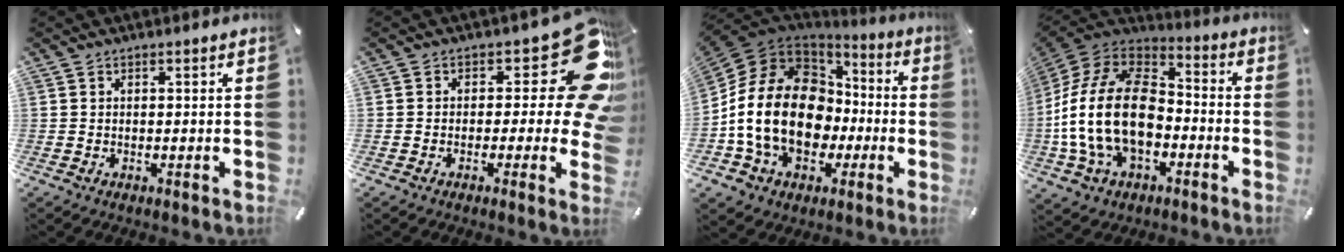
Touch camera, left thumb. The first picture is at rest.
{"total": 19.0, "force": [6.8, 8.6, 15.5], "torque": [-0.190, -0.046, 0.117]}
{"total": 21.2, "force": [-2.5, 15.6, 14.0], "torque": [-0.321, 0.008, -0.041]}
{"total": 23.0, "force": [-4.5, 15.5, 16.4], "torque": [-0.347, 0.030, -0.076]}